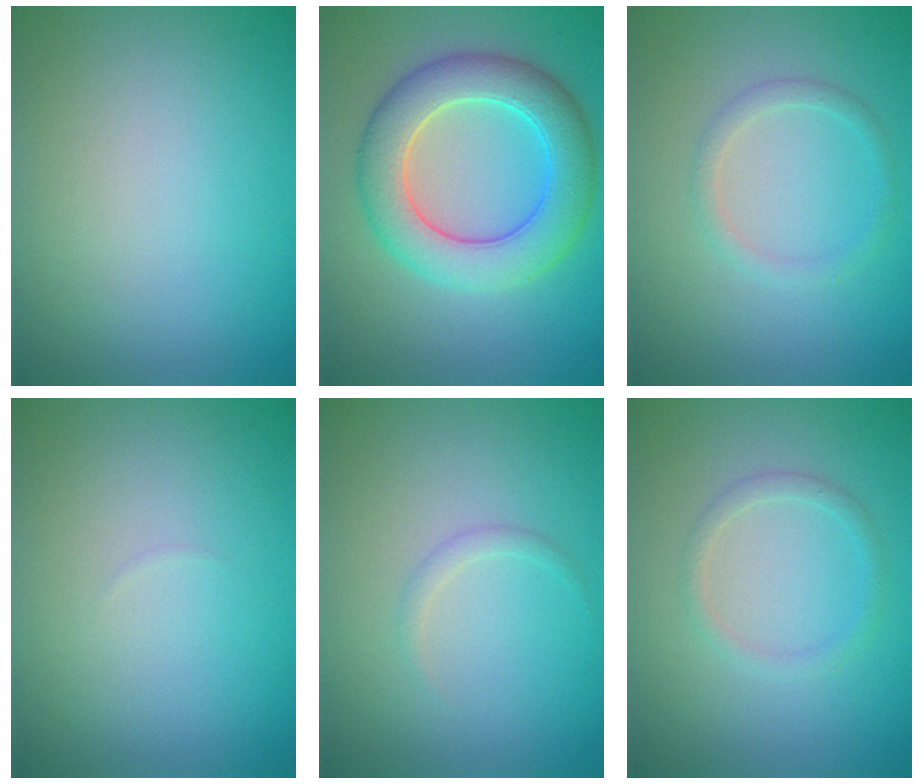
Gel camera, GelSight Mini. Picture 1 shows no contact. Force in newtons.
{"total": 7.1, "press": 7.1, "slide": 0.2}
{"total": 1.5, "press": 1.5, "slide": 0.1}
{"total": 0.0}
{"total": 0.8, "press": 0.8, "slide": 0.1}
{"total": 1.3, "press": 1.3, "slide": 0.1}